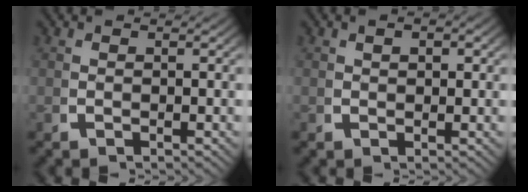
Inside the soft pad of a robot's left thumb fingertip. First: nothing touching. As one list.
[{"total": 1.4, "force": [0.5, 1.0, 0.8], "torque": [-0.013, -0.004, 0.013]}]